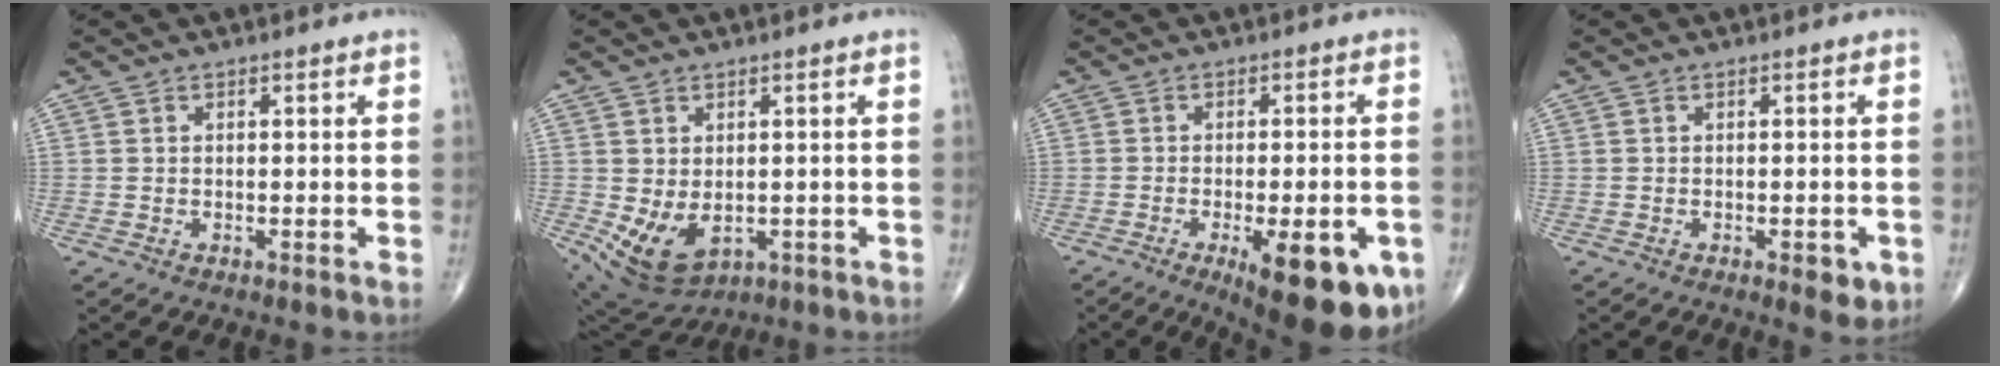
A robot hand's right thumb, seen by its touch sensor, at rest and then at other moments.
{"total": 8.7, "force": [-1.3, 5.8, 6.3], "torque": [-0.103, -0.008, 0.001]}
{"total": 16.3, "force": [-6.9, 5.8, 13.6], "torque": [-0.131, 0.001, -0.082]}
{"total": 3.7, "force": [-1.4, 1.6, 3.0], "torque": [-0.026, -0.004, -0.012]}